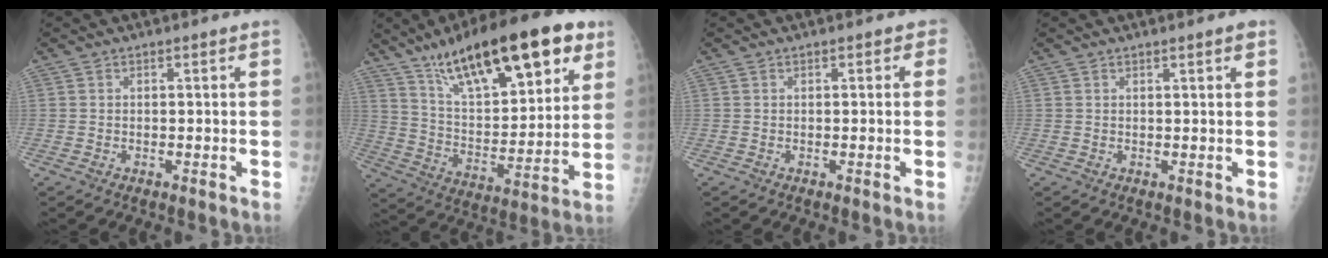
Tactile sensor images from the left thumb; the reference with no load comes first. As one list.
[{"total": 26.7, "force": [15.5, 9.5, 19.6], "torque": [-0.276, -0.034, 0.256]}, {"total": 1.2, "force": [0.5, 0.9, 0.7], "torque": [0.010, 0.004, -0.001]}, {"total": 1.7, "force": [1.1, 0.1, 1.3], "torque": [-0.016, -0.003, 0.014]}]